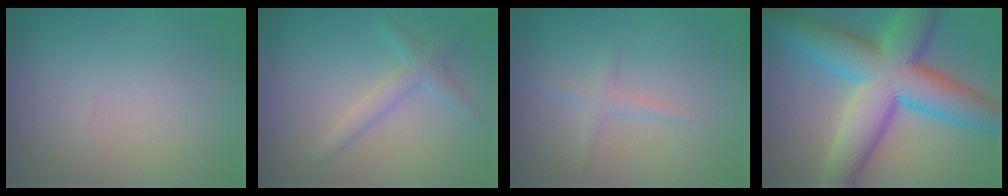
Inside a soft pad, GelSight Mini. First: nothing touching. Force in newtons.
{"total": 2.3, "press": 2.3, "slide": 0.1}
{"total": 1.2, "press": 1.2, "slide": 0.1}
{"total": 13.6, "press": 13.6, "slide": 0.1}